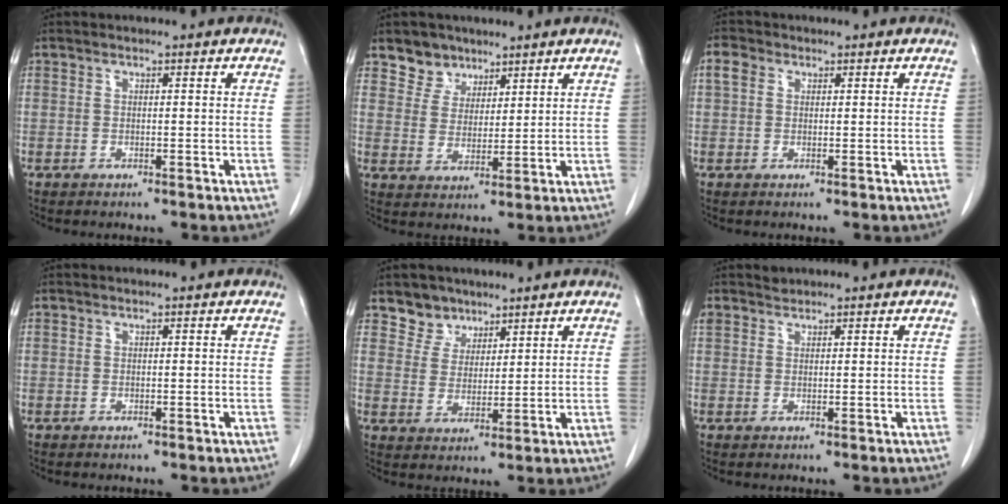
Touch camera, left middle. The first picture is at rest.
{"total": 5.1, "force": [3.8, 3.4, 0.2], "torque": [-0.004, 0.004, 0.072]}
{"total": 2.4, "force": [0.9, 1.9, 1.2], "torque": [-0.029, 0.015, 0.017]}
{"total": 0.0}
{"total": 4.9, "force": [3.7, 3.1, 0.1], "torque": [0.001, 0.002, 0.070]}
{"total": 1.7, "force": [1.5, 0.8, -0.1], "torque": [-0.002, 0.011, 0.028]}